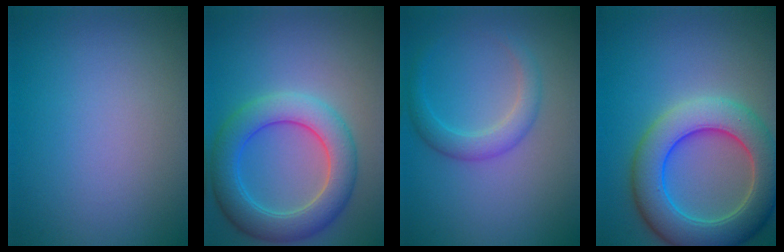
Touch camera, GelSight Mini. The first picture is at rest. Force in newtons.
{"total": 6.1, "press": 6.1, "slide": 0.3}
{"total": 2.5, "press": 2.5, "slide": 0.0}
{"total": 8.3, "press": 8.3, "slide": 0.3}